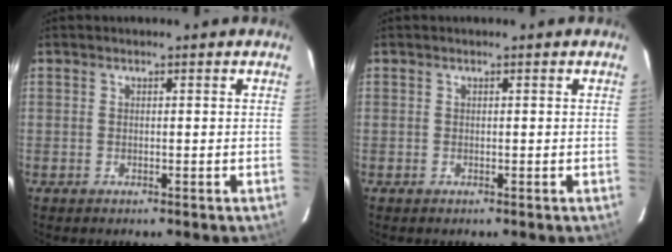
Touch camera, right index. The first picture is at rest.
{"total": 0.0}